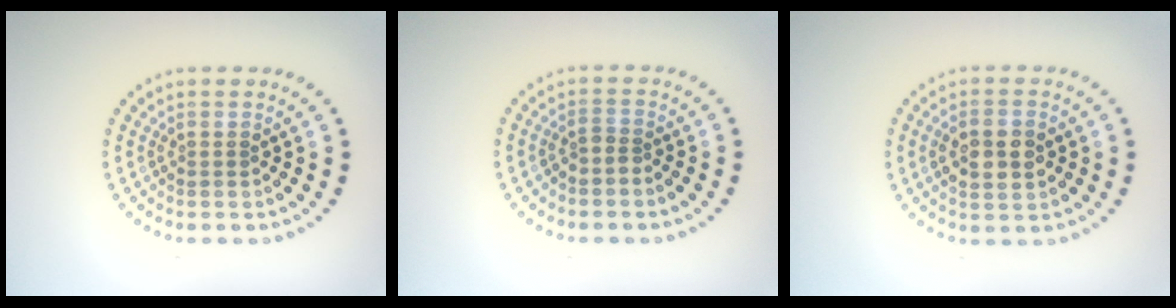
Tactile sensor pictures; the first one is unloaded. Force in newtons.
{"total": 0.9, "press": 0.6, "slide": 0.7}
{"total": 3.1, "press": 3.1, "slide": 0.3}